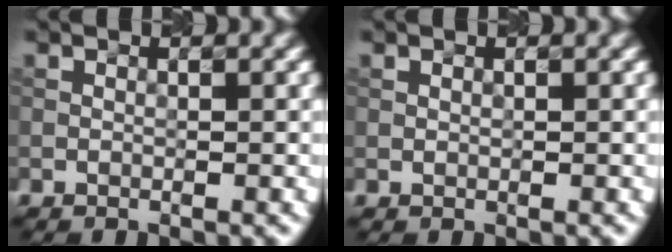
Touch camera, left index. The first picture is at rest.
{"total": 0.0}